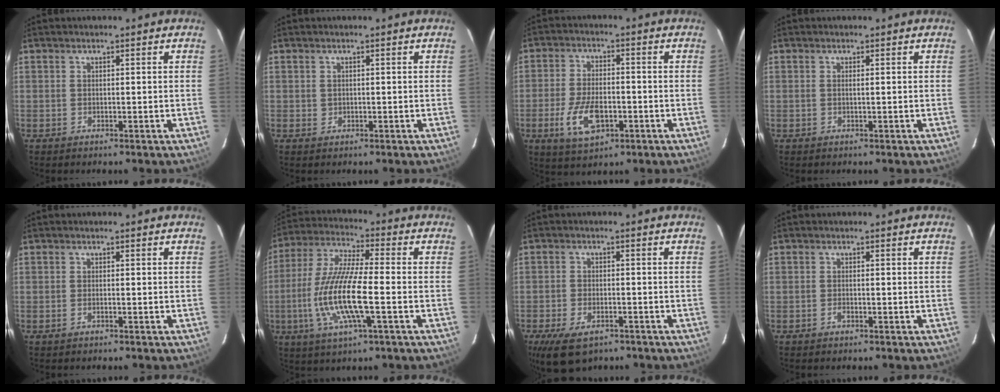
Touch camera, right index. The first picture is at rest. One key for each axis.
{"total": 0.6, "fx": 0.2, "fy": 0.6, "fz": 0.1, "tx": 0.001, "ty": 0.002, "tz": 0.004}
{"total": 9.7, "fx": -3.5, "fy": 4.8, "fz": 7.7, "tx": -0.166, "ty": -0.008, "tz": -0.057}
{"total": 0.6, "fx": 0.1, "fy": -0.2, "fz": 0.5, "tx": -0.011, "ty": -0.001, "tz": 0.000}
{"total": 0.6, "fx": -0.4, "fy": 0.2, "fz": 0.4, "tx": -0.007, "ty": 0.000, "tz": -0.009}
{"total": 15.0, "fx": -3.5, "fy": 2.7, "fz": 14.3, "tx": -0.294, "ty": -0.010, "tz": -0.067}
{"total": 9.3, "fx": -6.0, "fy": 4.7, "fz": 5.4, "tx": -0.123, "ty": -0.020, "tz": -0.100}
{"total": 0.9, "fx": -0.5, "fy": 0.4, "fz": 0.7, "tx": -0.014, "ty": 0.001, "tz": -0.010}